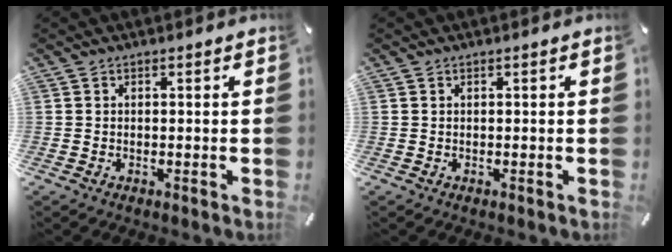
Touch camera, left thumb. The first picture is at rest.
{"total": 0.0}